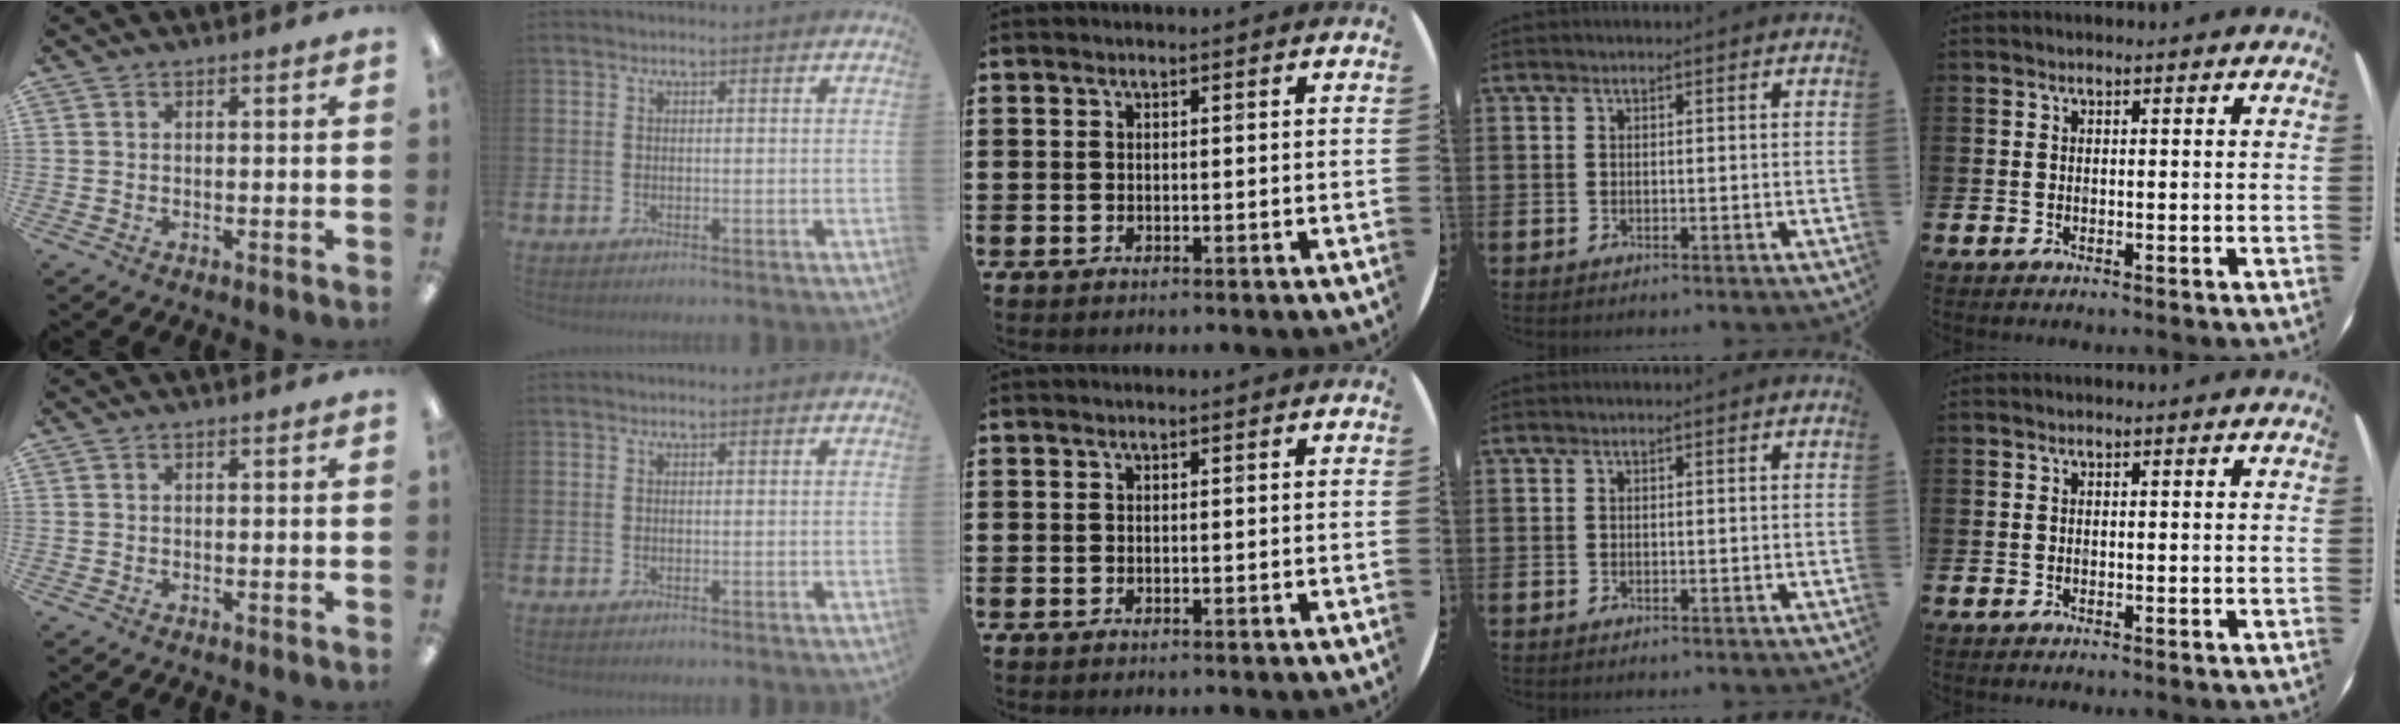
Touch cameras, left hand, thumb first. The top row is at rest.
{}